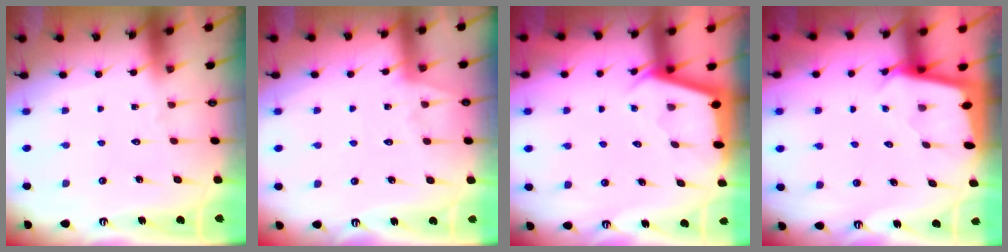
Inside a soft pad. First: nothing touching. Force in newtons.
{"total": 5.7, "press": 5.7, "slide": 0.5}
{"total": 2.7, "press": 2.7, "slide": 0.2}
{"total": 2.5, "press": 2.5, "slide": 0.1}